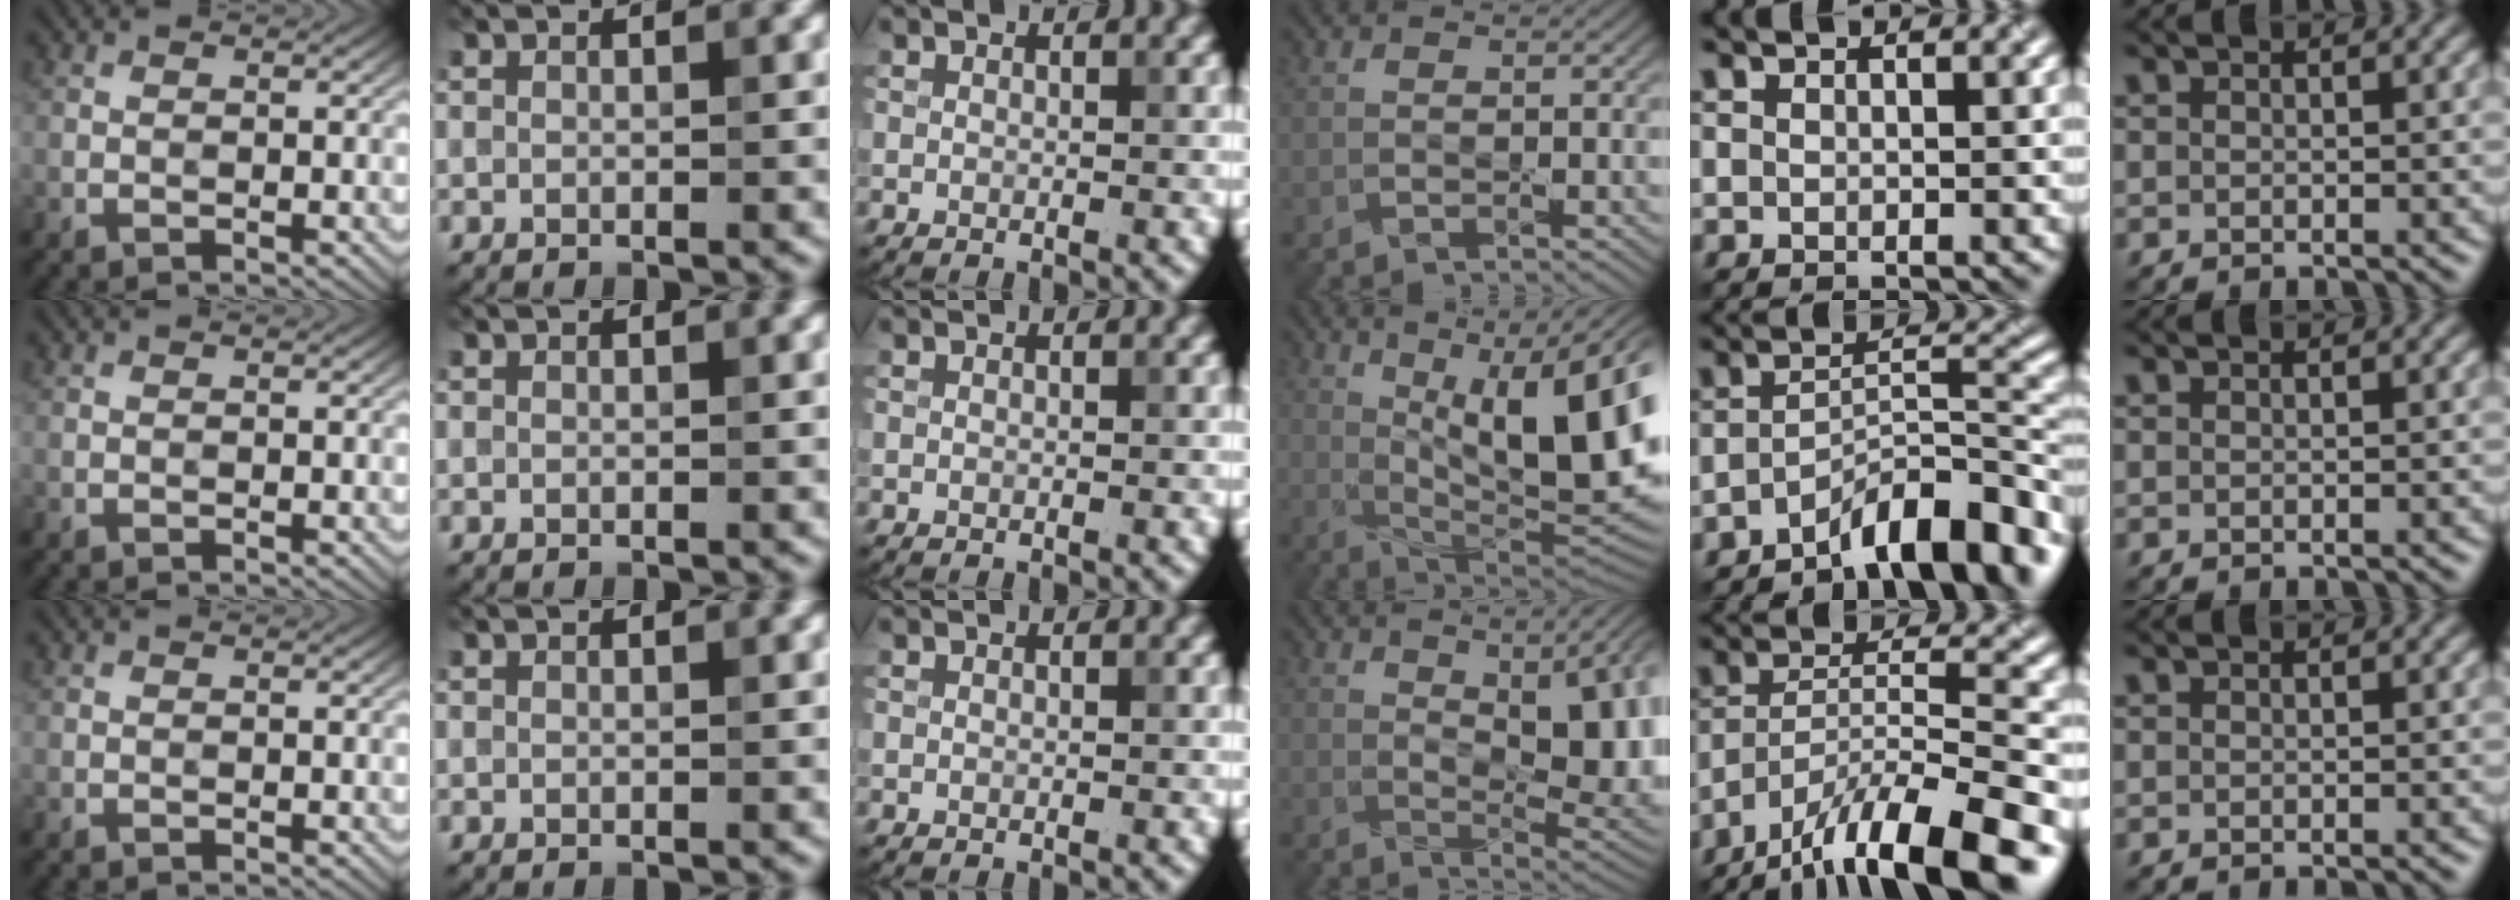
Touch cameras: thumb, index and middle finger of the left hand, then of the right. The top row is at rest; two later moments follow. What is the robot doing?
{"motion": "press", "object": "syringe"}